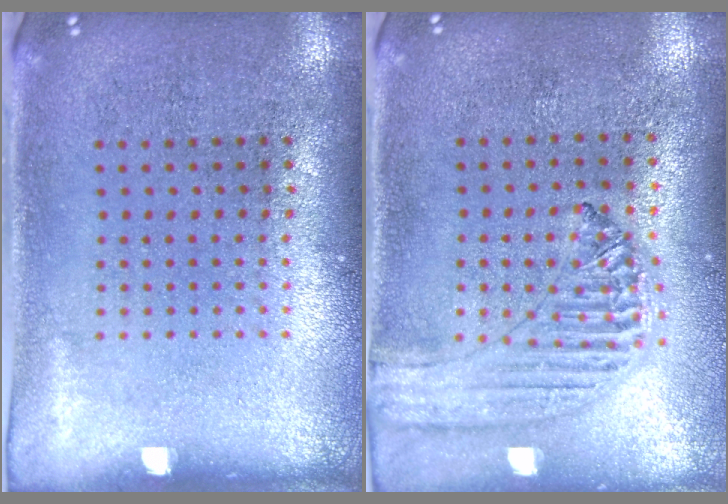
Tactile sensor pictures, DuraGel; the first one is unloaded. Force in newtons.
{"total": 1.2, "press": 1.2, "slide": 0.1}